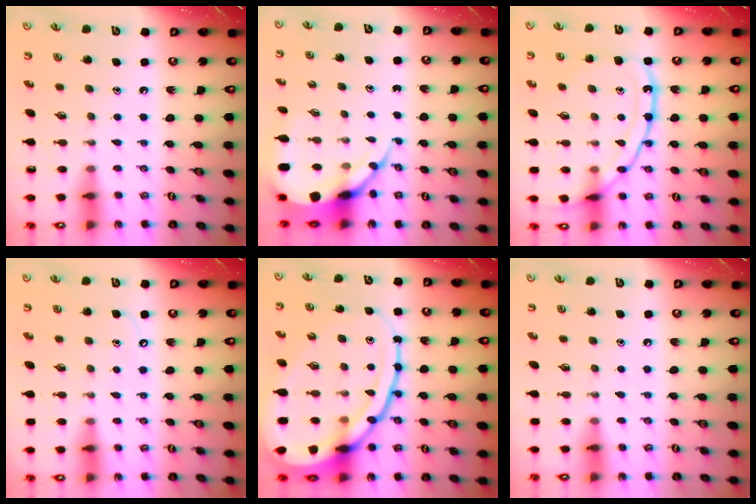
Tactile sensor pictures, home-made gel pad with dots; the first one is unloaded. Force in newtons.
{"total": 10.5, "press": 10.4, "slide": 1.1}
{"total": 15.8, "press": 15.7, "slide": 1.6}
{"total": 3.1, "press": 3.1, "slide": 0.5}
{"total": 21.5, "press": 21.4, "slide": 2.1}
{"total": 3.0, "press": 2.9, "slide": 0.5}